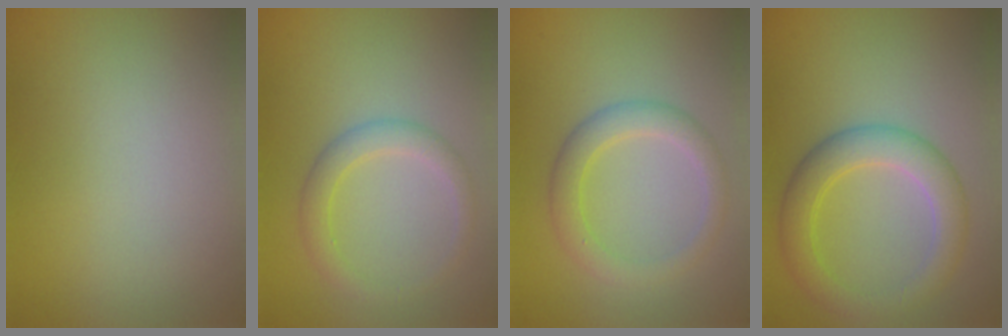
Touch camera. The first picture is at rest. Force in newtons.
{"total": 2.4, "press": 2.4, "slide": 0.1}
{"total": 2.9, "press": 2.9, "slide": 0.2}
{"total": 4.5, "press": 4.5, "slide": 0.1}